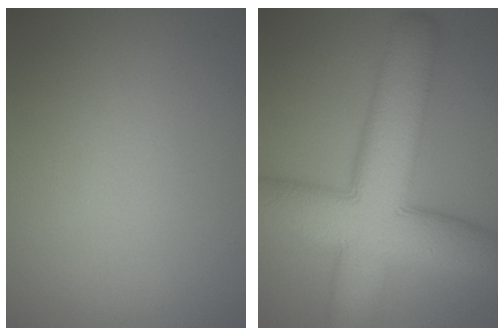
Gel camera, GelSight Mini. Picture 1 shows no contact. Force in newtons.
{"total": 12.2, "press": 12.2, "slide": 0.4}